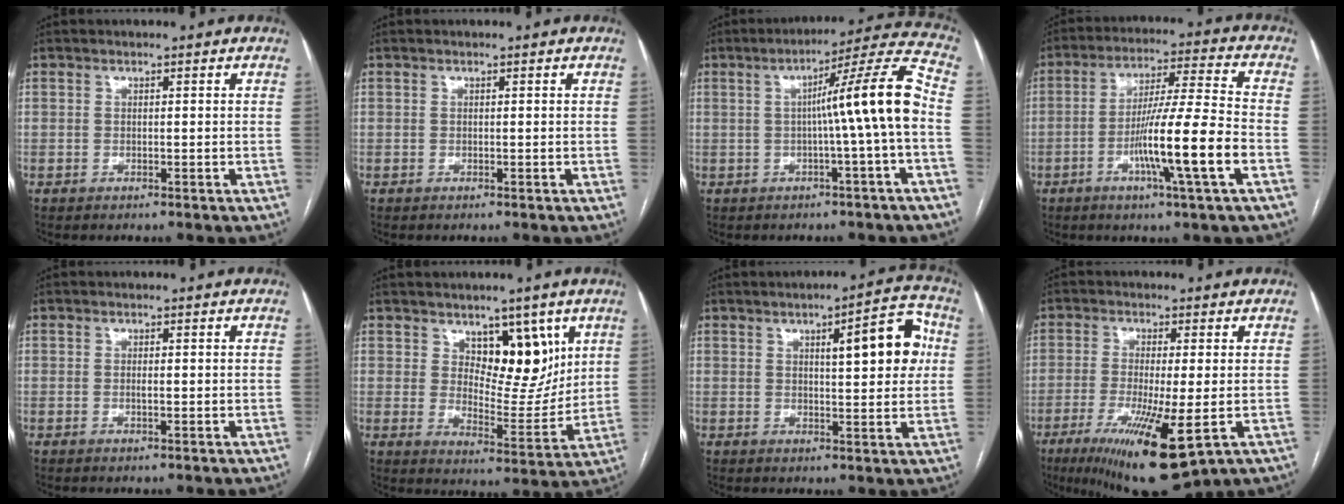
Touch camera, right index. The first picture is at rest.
{"total": 0.0}
{"total": 11.5, "force": [-0.9, -1.6, 11.4], "torque": [-0.161, 0.022, -0.014]}
{"total": 13.2, "force": [-4.4, -1.1, 12.4], "torque": [-0.221, -0.005, -0.080]}
{"total": 1.0, "force": [0.0, 0.2, 1.0], "torque": [-0.019, 0.001, 0.002]}
{"total": 10.1, "force": [5.1, 5.0, 7.1], "torque": [-0.093, -0.005, 0.090]}
{"total": 9.8, "force": [2.3, 2.3, 9.2], "torque": [-0.119, 0.020, 0.029]}
{"total": 13.8, "force": [-5.5, 2.0, 12.5], "torque": [-0.214, -0.042, -0.082]}